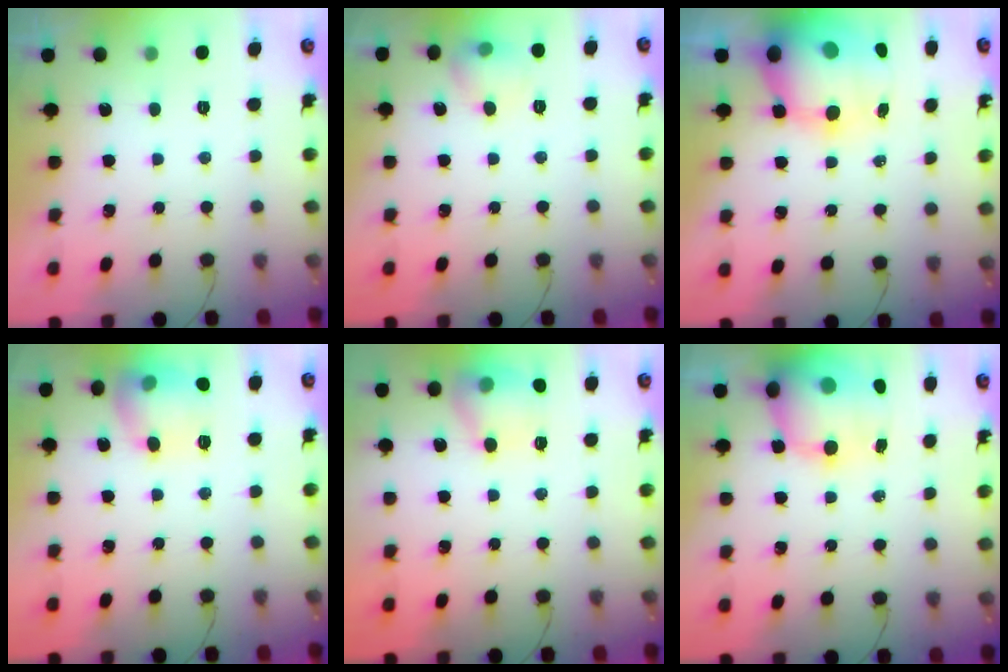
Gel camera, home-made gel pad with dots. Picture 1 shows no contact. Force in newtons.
{"total": 7.1, "press": 6.9, "slide": 1.5}
{"total": 13.2, "press": 12.8, "slide": 3.2}
{"total": 12.8, "press": 12.7, "slide": 1.1}
{"total": 13.3, "press": 13.2, "slide": 1.0}
{"total": 15.6, "press": 15.2, "slide": 3.5}